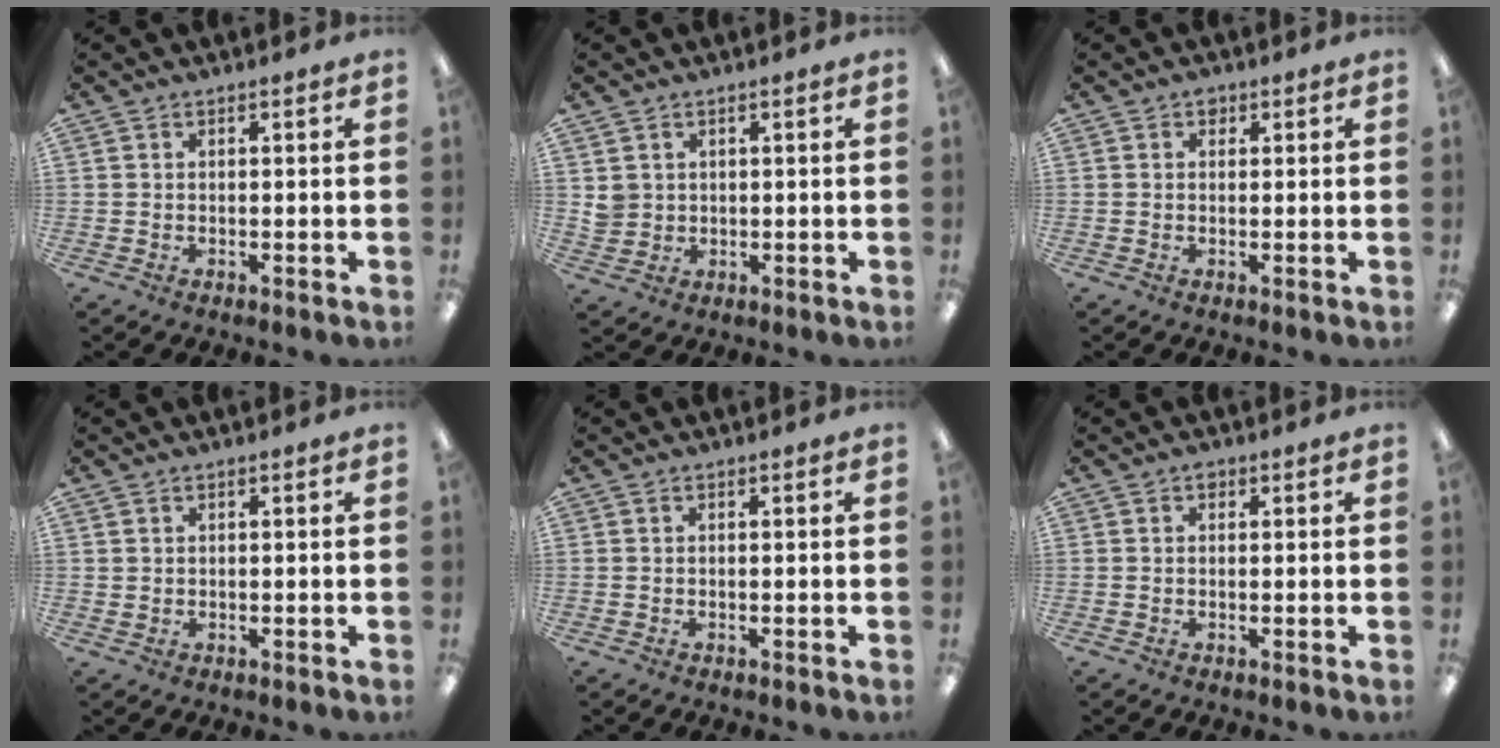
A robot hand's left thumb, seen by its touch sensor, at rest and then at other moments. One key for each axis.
{"total": 3.2, "fx": 1.3, "fy": 3.0, "fz": 0.2, "tx": -0.014, "ty": 0.003, "tz": 0.025}
{"total": 1.3, "fx": 0.7, "fy": 1.0, "fz": 0.5, "tx": -0.003, "ty": -0.001, "tz": 0.011}
{"total": 0.7, "fx": 0.5, "fy": 0.5, "fz": -0.1, "tx": 0.000, "ty": 0.001, "tz": 0.009}
{"total": 0.0}
{"total": 0.9, "fx": 0.4, "fy": 0.7, "fz": 0.5, "tx": -0.011, "ty": 0.003, "tz": 0.007}